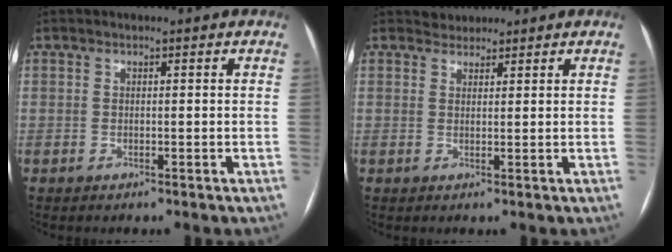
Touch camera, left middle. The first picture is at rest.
{"total": 1.6, "force": [1.4, 0.7, -0.4], "torque": [0.008, 0.008, 0.020]}